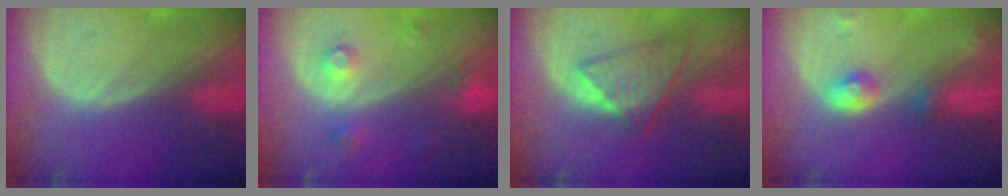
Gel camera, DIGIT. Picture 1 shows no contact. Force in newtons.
{"total": 3.4, "press": 3.0, "slide": 1.6}
{"total": 5.9, "press": 5.8, "slide": 1.1}
{"total": 4.2, "press": 4.0, "slide": 1.4}